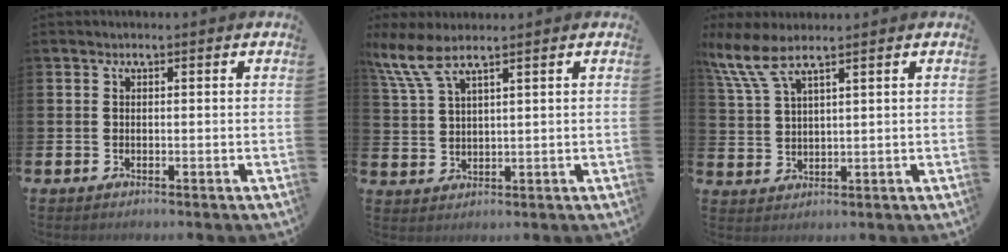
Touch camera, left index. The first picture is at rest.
{"total": 5.8, "force": [4.6, 0.7, 3.5], "torque": [-0.086, -0.010, 0.084]}
{"total": 6.3, "force": [5.0, 0.9, 3.6], "torque": [-0.091, -0.010, 0.092]}